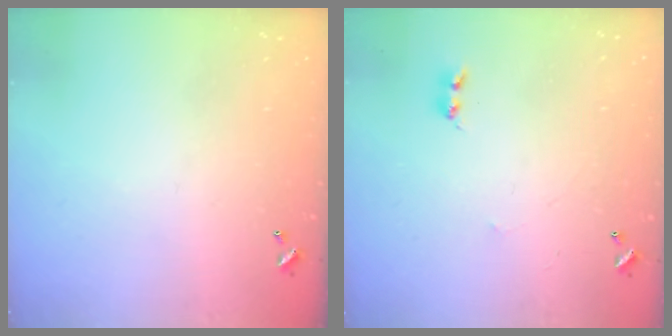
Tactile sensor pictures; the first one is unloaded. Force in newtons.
{"total": 2.2, "press": 2.1, "slide": 0.5}